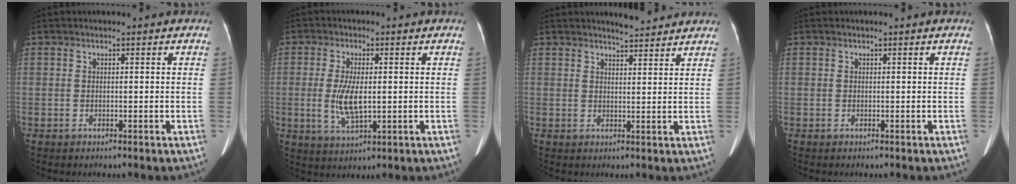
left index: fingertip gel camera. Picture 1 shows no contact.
{"total": 6.0, "force": [-0.3, 1.9, 5.7], "torque": [-0.124, -0.008, 0.000]}
{"total": 4.3, "force": [4.2, 0.4, 1.1], "torque": [-0.023, 0.006, 0.056]}
{"total": 0.0}